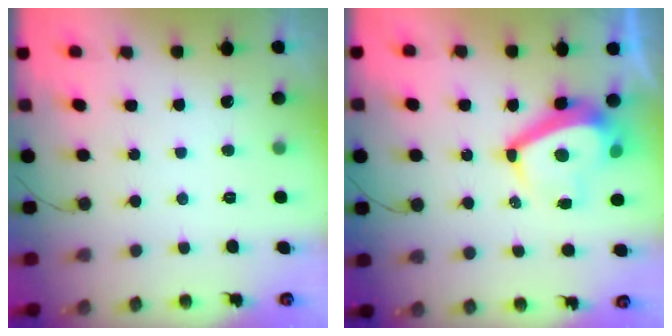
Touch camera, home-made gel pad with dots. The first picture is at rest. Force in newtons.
{"total": 10.4, "press": 10.1, "slide": 2.3}